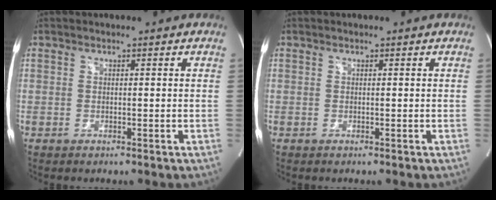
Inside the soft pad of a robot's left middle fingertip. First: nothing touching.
{"total": 0.0}